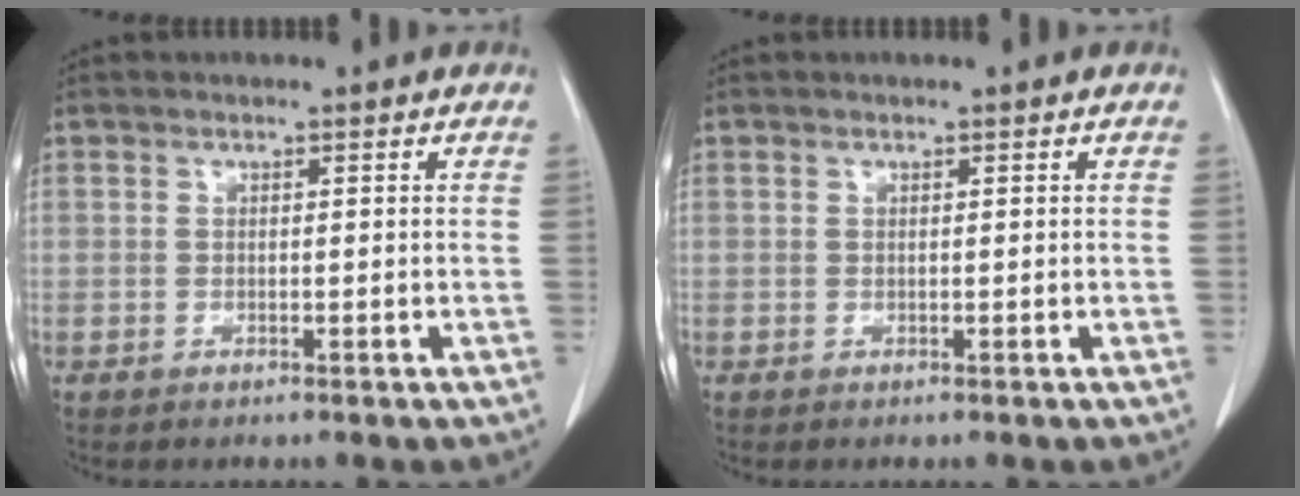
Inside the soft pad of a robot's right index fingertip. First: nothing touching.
{"total": 0.0}